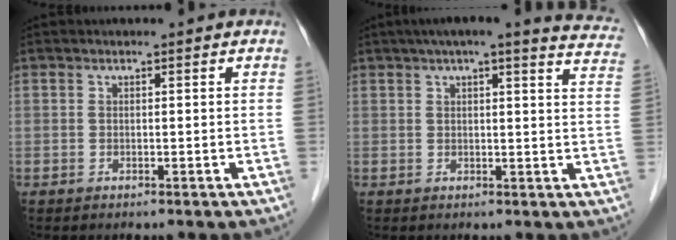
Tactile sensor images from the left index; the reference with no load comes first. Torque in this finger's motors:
{"motor_torque": [-0.19, -1.23, 0.34, 0.06]}